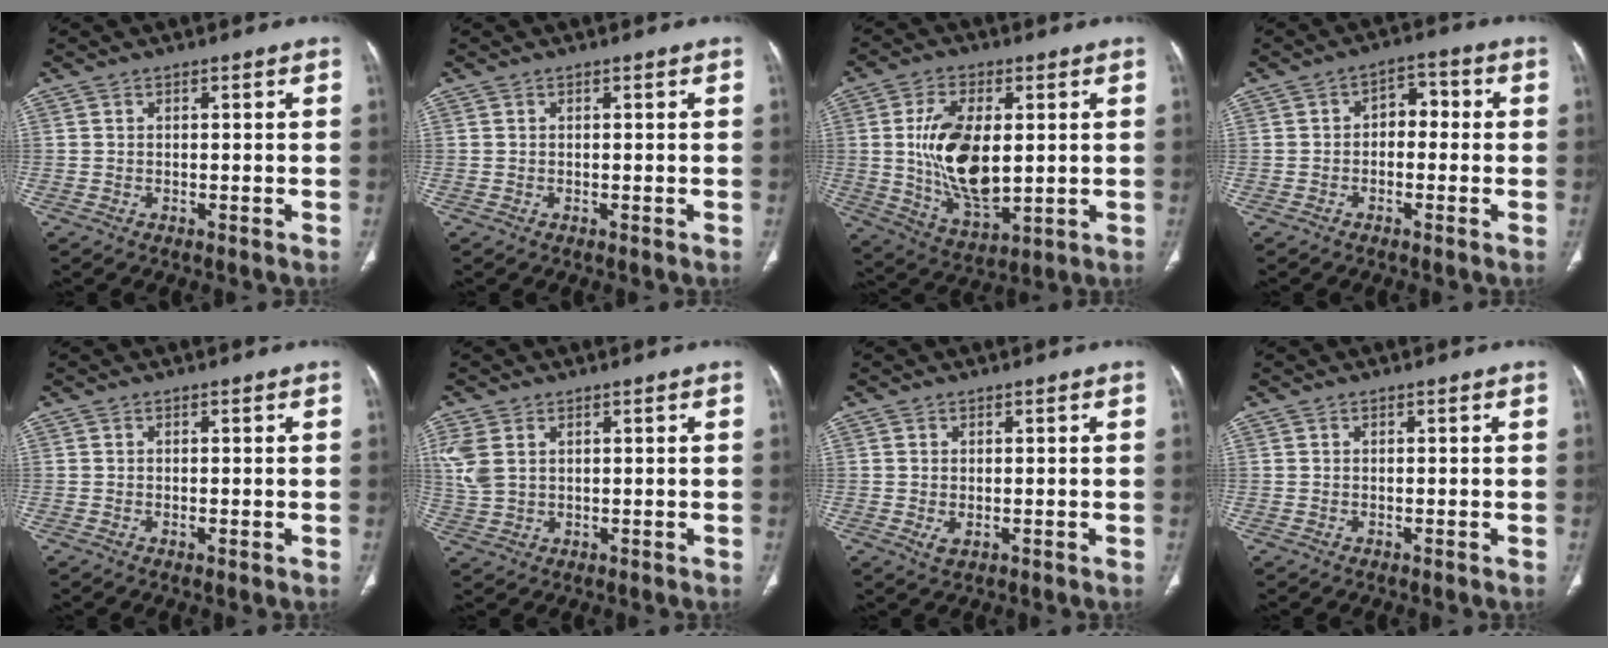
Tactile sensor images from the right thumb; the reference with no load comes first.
{"total": 0.0}
{"total": 15.6, "force": [1.3, 8.1, 13.2], "torque": [-0.232, -0.016, 0.034]}
{"total": 5.6, "force": [-0.6, 3.9, 4.0], "torque": [-0.029, 0.033, -0.022]}
{"total": 0.7, "force": [-0.2, 0.3, 0.6], "torque": [-0.012, -0.002, -0.003]}
{"total": 5.8, "force": [1.9, 3.7, 4.0], "torque": [-0.103, 0.004, 0.047]}
{"total": 1.7, "force": [-0.3, 1.1, 1.3], "torque": [-0.027, -0.005, 0.000]}
{"total": 0.0}